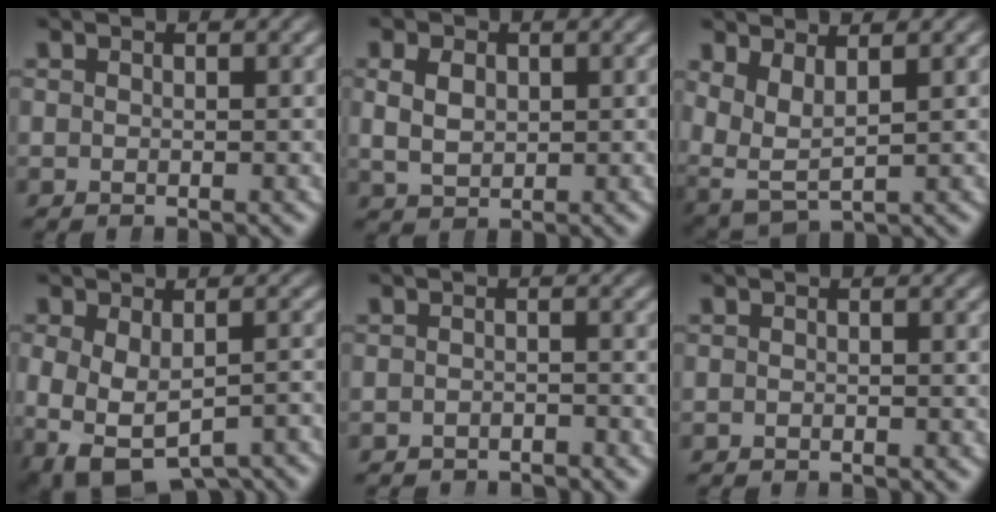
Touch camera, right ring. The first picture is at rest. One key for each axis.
{"total": 3.4, "fx": 0.8, "fy": 2.6, "fz": 2.0, "tx": -0.025, "ty": -0.002, "tz": 0.022}
{"total": 6.2, "fx": 0.5, "fy": 5.4, "fz": 3.0, "tx": -0.092, "ty": -0.025, "tz": 0.014}
{"total": 11.9, "fx": -6.9, "fy": 8.1, "fz": 5.5, "tx": -0.135, "ty": -0.061, "tz": -0.087}
{"total": 2.0, "fx": -2.0, "fy": -0.1, "fz": -0.4, "tx": 0.017, "ty": -0.006, "tz": -0.031}
{"total": 0.6, "fx": -0.5, "fy": -0.3, "fz": -0.3, "tx": 0.007, "ty": -0.003, "tz": -0.008}